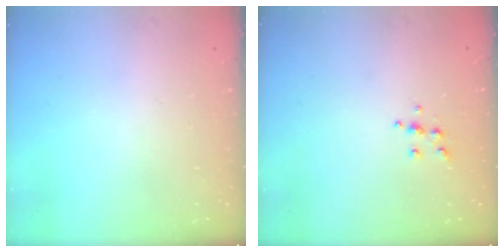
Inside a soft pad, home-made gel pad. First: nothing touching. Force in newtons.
{"total": 4.5, "press": 4.5, "slide": 0.5}